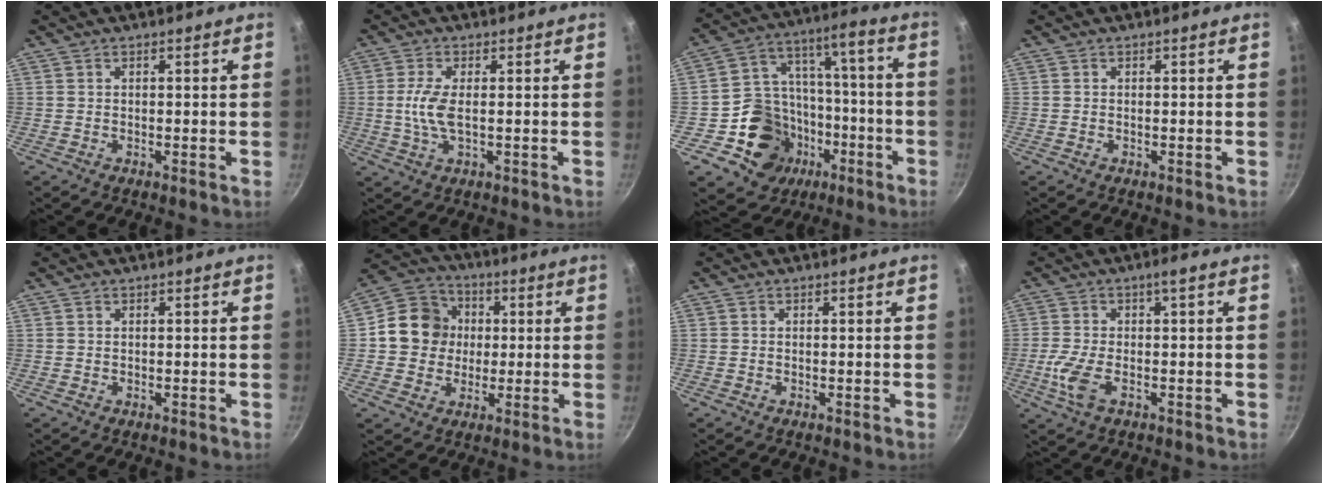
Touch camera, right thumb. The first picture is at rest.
{"total": 5.3, "force": [0.0, 1.9, 5.0], "torque": [-0.115, 0.000, -0.003]}
{"total": 17.6, "force": [-7.1, 14.8, 6.3], "torque": [-0.061, 0.073, -0.101]}
{"total": 0.0}
{"total": 0.0}
{"total": 11.5, "force": [0.9, 10.5, 4.6], "torque": [-0.044, 0.018, 0.000]}
{"total": 0.0}
{"total": 6.9, "force": [-1.5, 1.9, 6.4], "torque": [-0.128, 0.010, -0.028]}